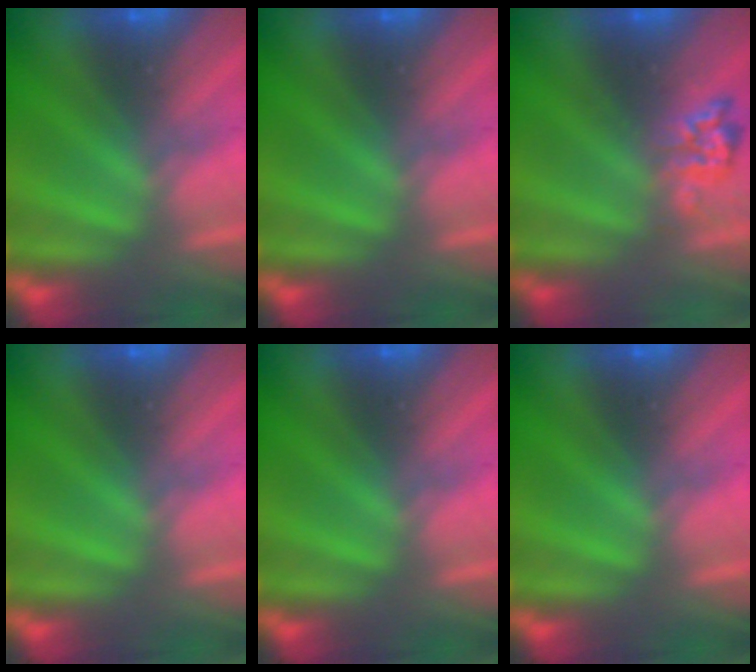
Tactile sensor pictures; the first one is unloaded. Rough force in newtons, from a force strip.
{"total": 0.0}
{"total": 2.4}
{"total": 0.0}
{"total": 0.0}
{"total": 0.0}